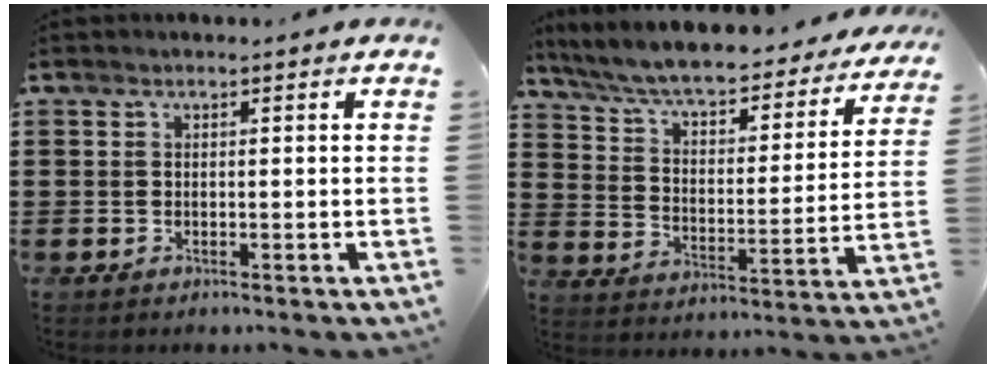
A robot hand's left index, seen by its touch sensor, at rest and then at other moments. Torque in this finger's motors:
{"motor_torque": [2.14, 0.00, 0.99, 0.21]}